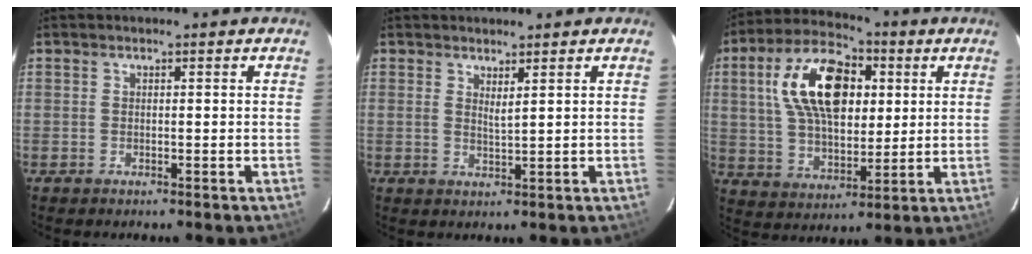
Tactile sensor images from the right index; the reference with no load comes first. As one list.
[{"total": 2.0, "force": [1.4, 0.0, 1.4], "torque": [-0.027, -0.005, 0.022]}, {"total": 18.5, "force": [4.9, 10.7, 14.3], "torque": [-0.265, 0.033, 0.091]}]